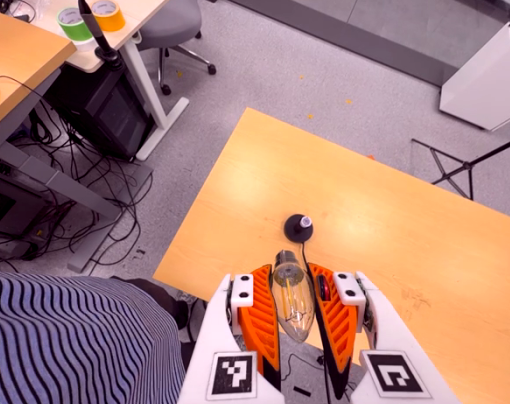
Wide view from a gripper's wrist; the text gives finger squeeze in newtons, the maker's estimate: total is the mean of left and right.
{"total": 22.9, "left": 24.2, "right": 21.5}